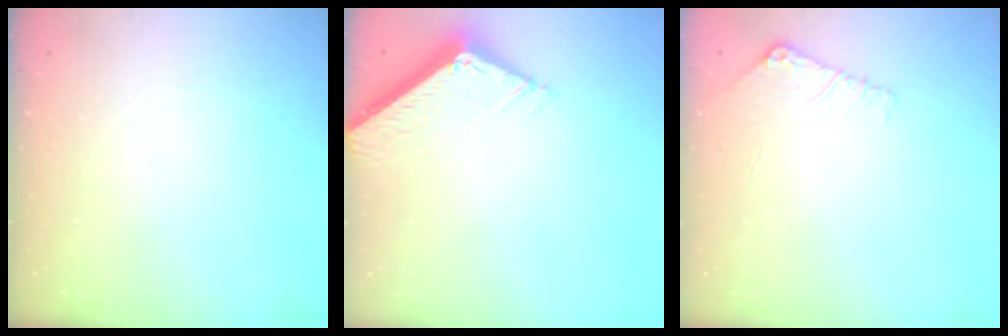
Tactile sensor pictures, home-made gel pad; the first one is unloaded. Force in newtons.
{"total": 8.5, "press": 8.4, "slide": 1.0}
{"total": 4.0, "press": 4.0, "slide": 0.6}